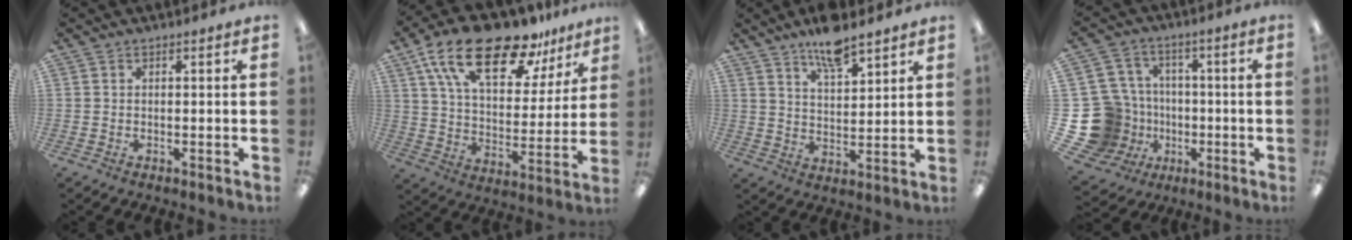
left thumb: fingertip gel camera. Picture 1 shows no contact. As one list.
[{"total": 21.8, "force": [14.8, 9.1, 13.1], "torque": [-0.227, -0.077, 0.255]}, {"total": 9.1, "force": [7.3, 2.8, 4.7], "torque": [-0.077, -0.041, 0.128]}, {"total": 19.2, "force": [-3.7, 17.5, 7.0], "torque": [-0.167, 0.020, -0.022]}]